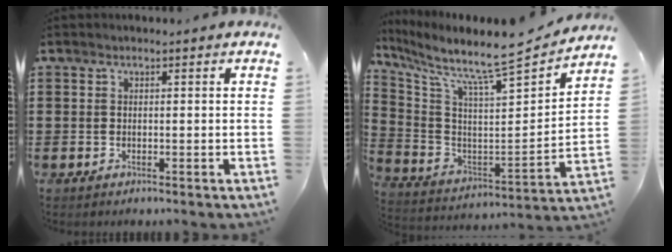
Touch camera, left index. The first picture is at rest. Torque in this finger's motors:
{"motor_torque": [2.14, 0.00, 0.71, 0.15]}